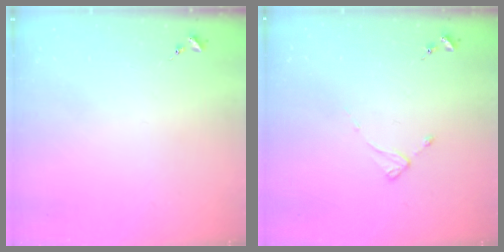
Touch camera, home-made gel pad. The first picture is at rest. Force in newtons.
{"total": 2.4, "press": 2.4, "slide": 0.3}